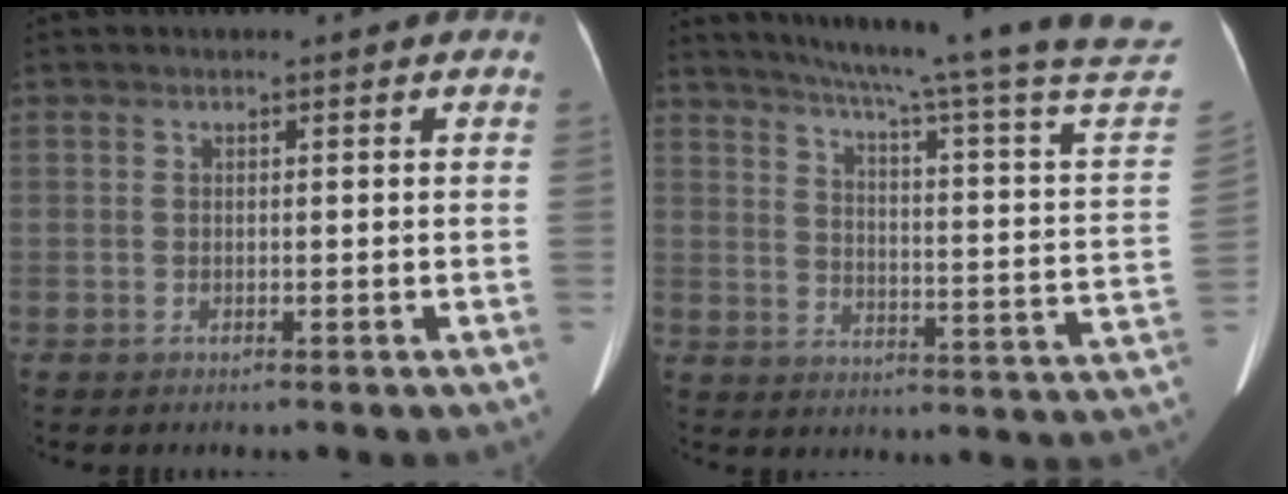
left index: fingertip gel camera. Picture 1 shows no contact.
{"total": 27.2, "force": [23.7, -2.5, 13.2], "torque": [-0.204, -0.094, 0.295]}